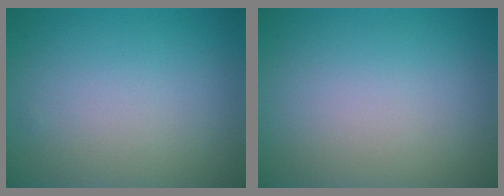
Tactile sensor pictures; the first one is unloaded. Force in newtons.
{"total": 0.0}